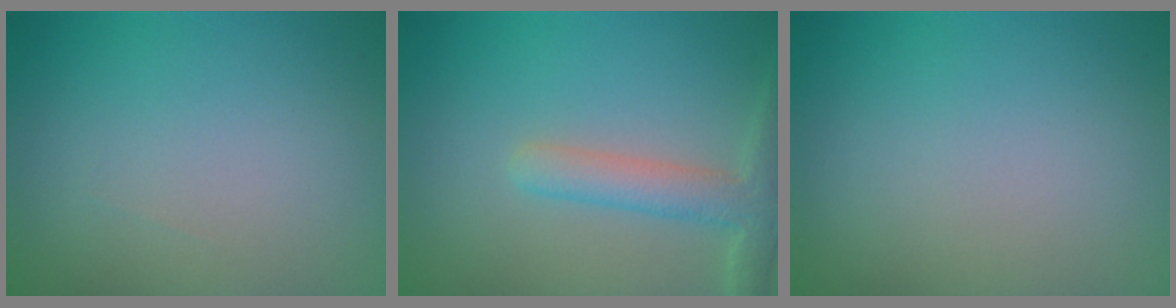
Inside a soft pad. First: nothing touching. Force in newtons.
{"total": 3.7, "press": 3.7, "slide": 0.2}
{"total": 0.0}